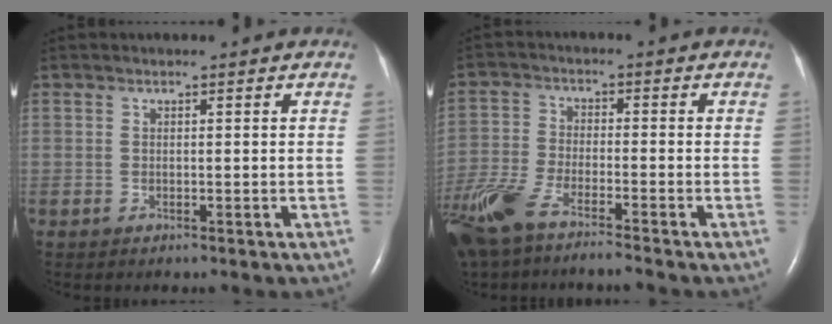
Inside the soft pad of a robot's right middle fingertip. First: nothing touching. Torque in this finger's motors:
{"motor_torque": [1.02, -0.99, 0.20, 0.14]}